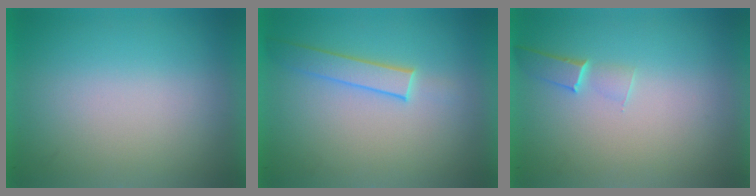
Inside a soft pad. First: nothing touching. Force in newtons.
{"total": 1.9}
{"total": 1.1}